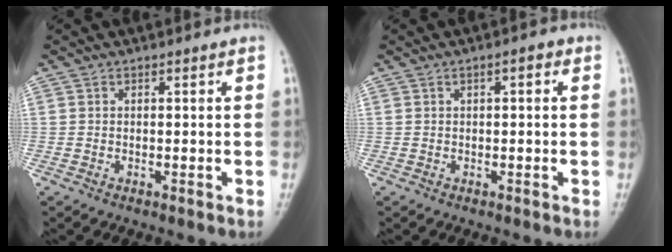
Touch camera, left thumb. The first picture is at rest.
{"total": 1.9, "force": [0.6, 0.7, 1.6], "torque": [-0.021, 0.003, 0.005]}